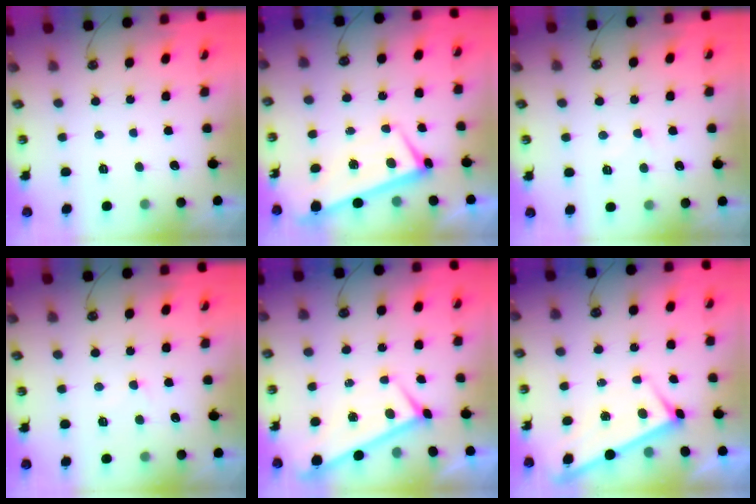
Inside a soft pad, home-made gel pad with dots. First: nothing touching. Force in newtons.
{"total": 1.3, "press": 1.0, "slide": 0.8}
{"total": 0.8, "press": 0.6, "slide": 0.5}
{"total": 2.7, "press": 2.6, "slide": 0.5}
{"total": 0.0}
{"total": 3.0, "press": 3.0, "slide": 0.2}